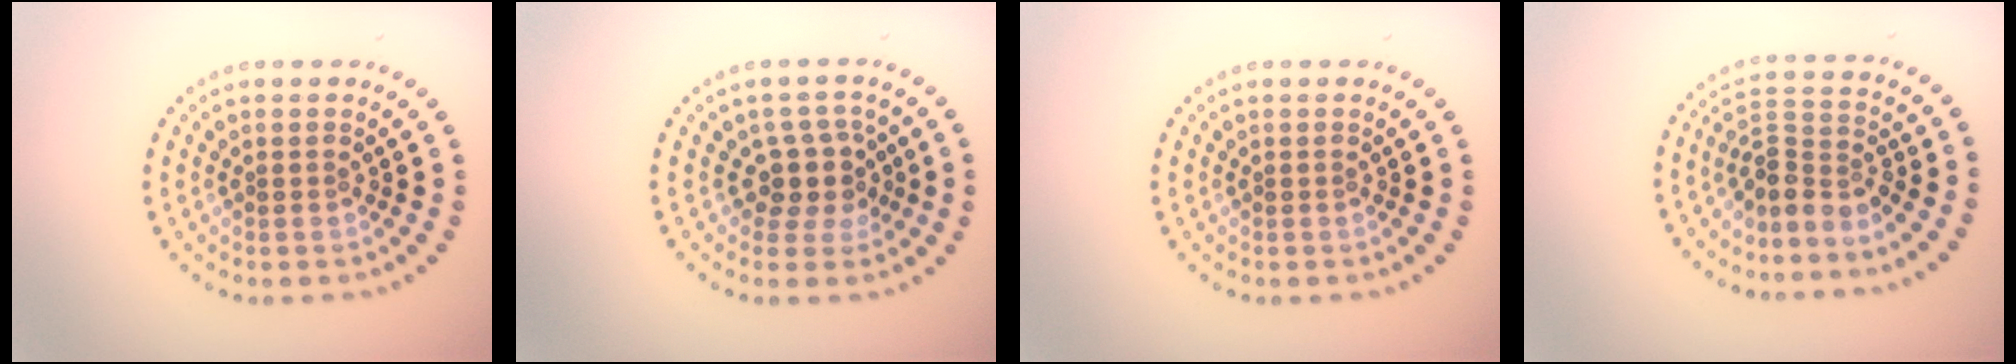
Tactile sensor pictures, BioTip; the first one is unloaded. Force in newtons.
{"total": 3.1, "press": 2.5, "slide": 1.8}
{"total": 0.0}
{"total": 3.2, "press": 2.2, "slide": 2.3}